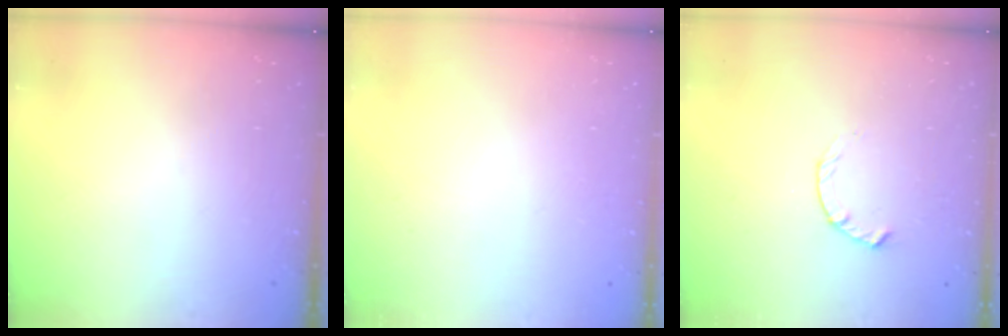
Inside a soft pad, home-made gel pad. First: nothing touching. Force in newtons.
{"total": 2.6, "press": 2.6, "slide": 0.2}
{"total": 1.8, "press": 1.8, "slide": 0.3}